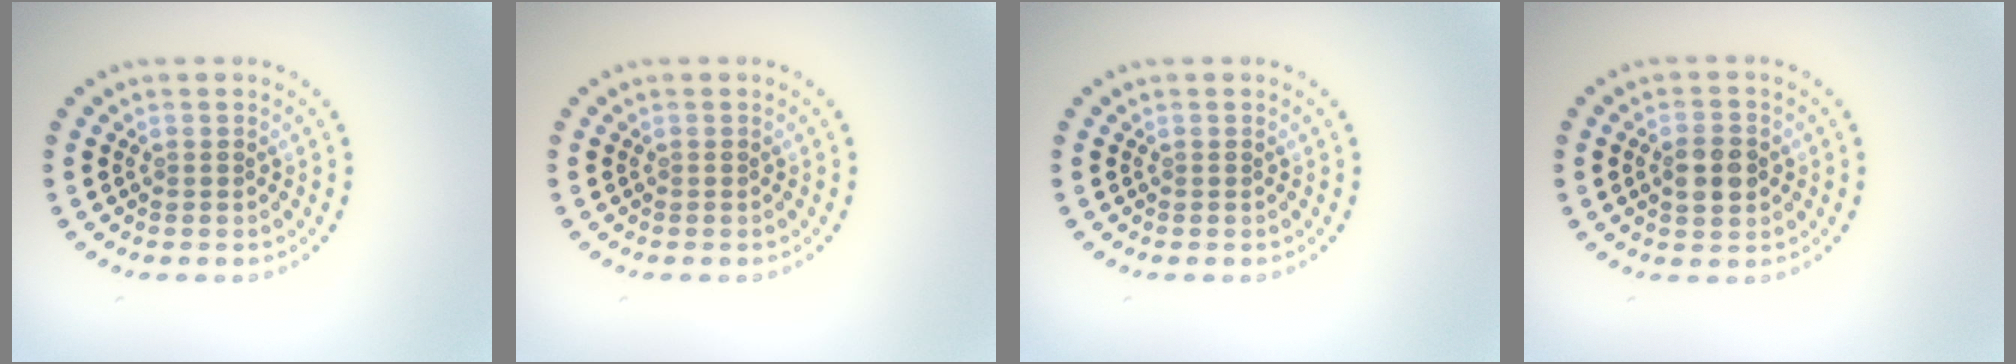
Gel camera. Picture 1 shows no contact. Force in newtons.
{"total": 0.0}
{"total": 0.0}
{"total": 3.3, "press": 3.3, "slide": 0.3}